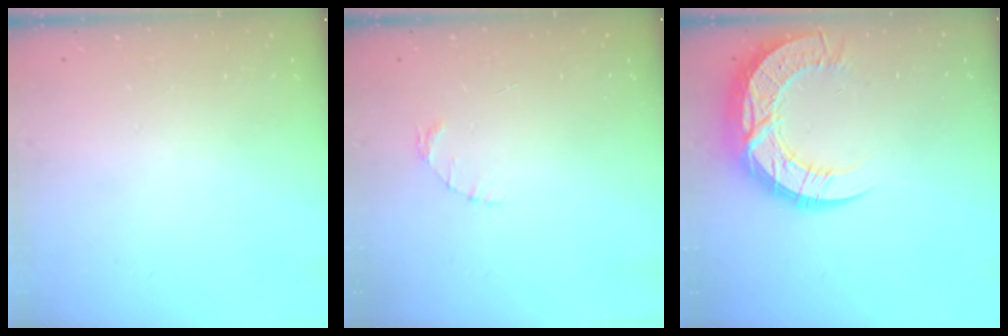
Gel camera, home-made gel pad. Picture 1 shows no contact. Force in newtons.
{"total": 1.6, "press": 1.5, "slide": 0.3}
{"total": 16.5, "press": 16.5, "slide": 1.2}